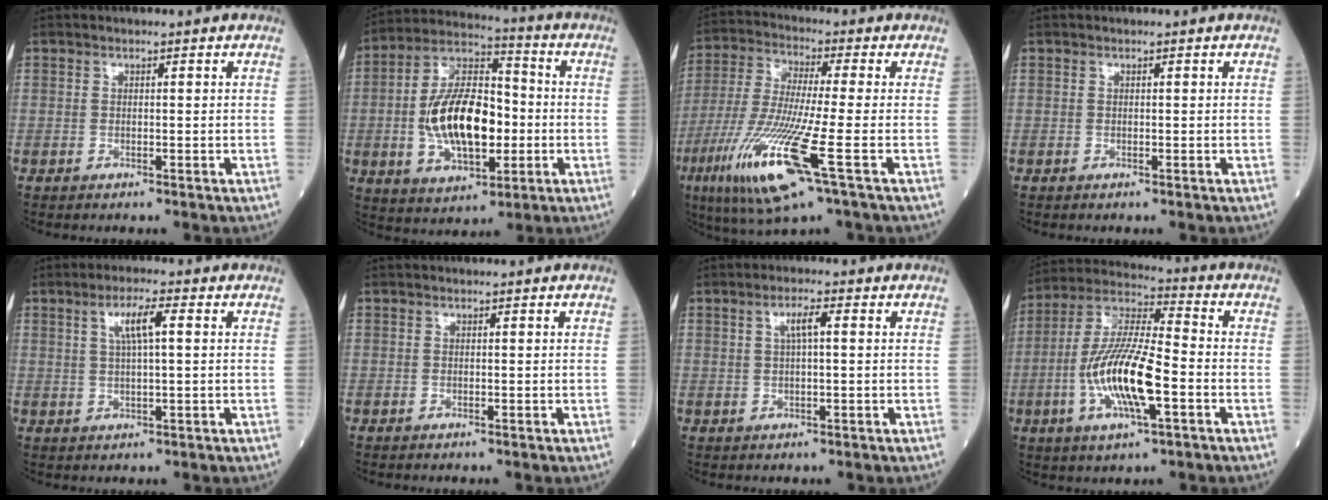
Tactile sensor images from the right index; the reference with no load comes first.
{"total": 16.1, "force": [-1.9, 7.4, 14.1], "torque": [-0.274, 0.013, -0.030]}
{"total": 15.7, "force": [-6.3, 0.5, 14.4], "torque": [-0.310, -0.038, -0.121]}
{"total": 0.0}
{"total": 4.8, "force": [1.5, 0.5, 4.6], "torque": [-0.088, 0.006, 0.029]}
{"total": 0.0}
{"total": 3.0, "force": [0.8, 0.4, 2.9], "torque": [-0.056, 0.006, 0.015]}
{"total": 14.8, "force": [-3.7, 2.9, 14.0], "torque": [-0.285, -0.002, -0.071]}